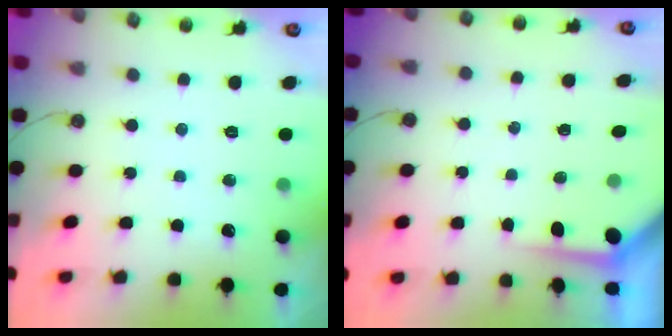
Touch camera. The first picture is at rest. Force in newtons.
{"total": 3.7, "press": 3.7, "slide": 0.4}